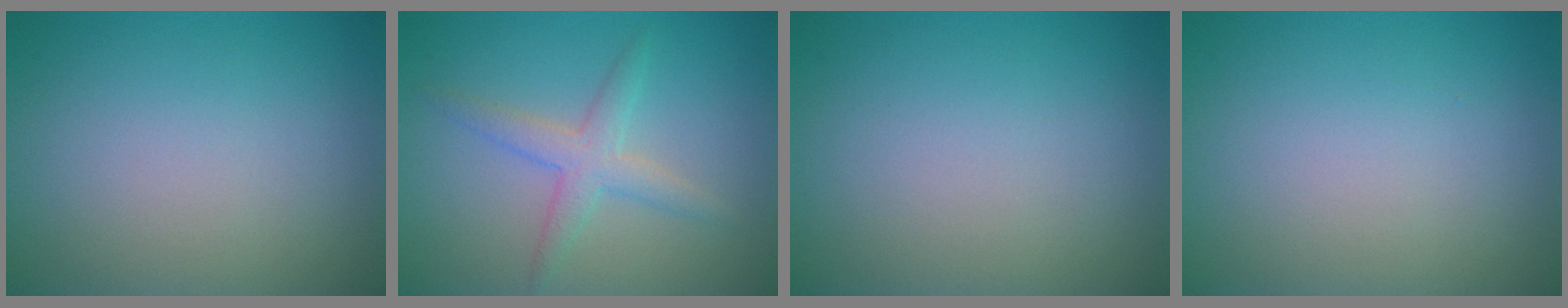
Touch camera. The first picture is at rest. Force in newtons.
{"total": 2.7, "press": 2.7, "slide": 0.1}
{"total": 0.0}
{"total": 0.0}